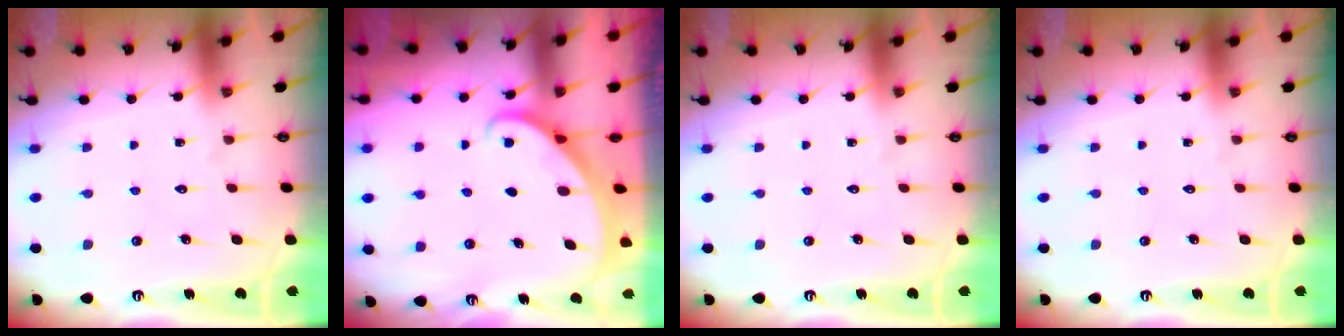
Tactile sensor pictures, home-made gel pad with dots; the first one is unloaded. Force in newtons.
{"total": 1.8, "press": 1.8, "slide": 0.0}
{"total": 0.0}
{"total": 0.0}